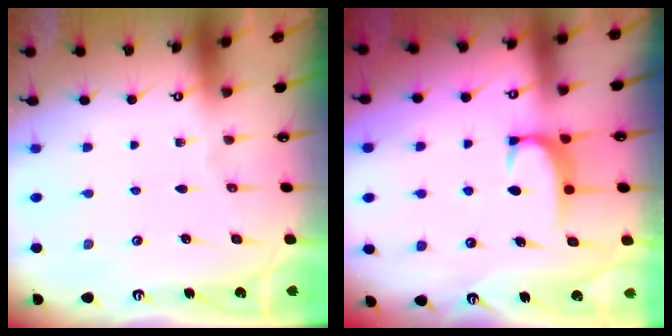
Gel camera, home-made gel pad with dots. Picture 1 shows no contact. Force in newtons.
{"total": 1.6, "press": 1.6, "slide": 0.5}